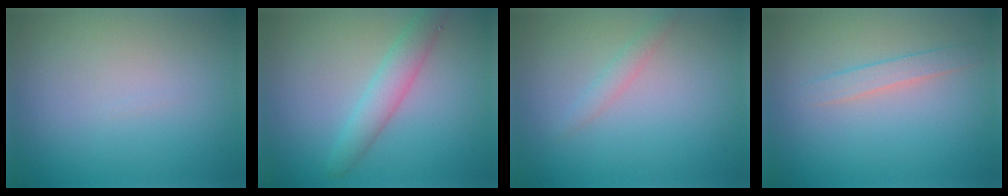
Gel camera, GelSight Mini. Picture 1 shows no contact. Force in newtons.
{"total": 3.0, "press": 3.0, "slide": 0.3}
{"total": 1.1, "press": 1.1, "slide": 0.1}
{"total": 1.5, "press": 1.5, "slide": 0.0}